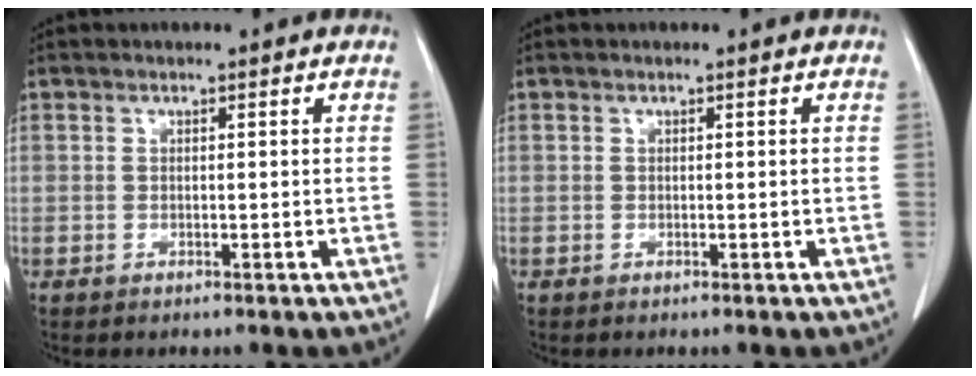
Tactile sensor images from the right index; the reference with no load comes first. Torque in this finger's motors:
{"motor_torque": [0.00, 0.00, 0.00, 0.00]}